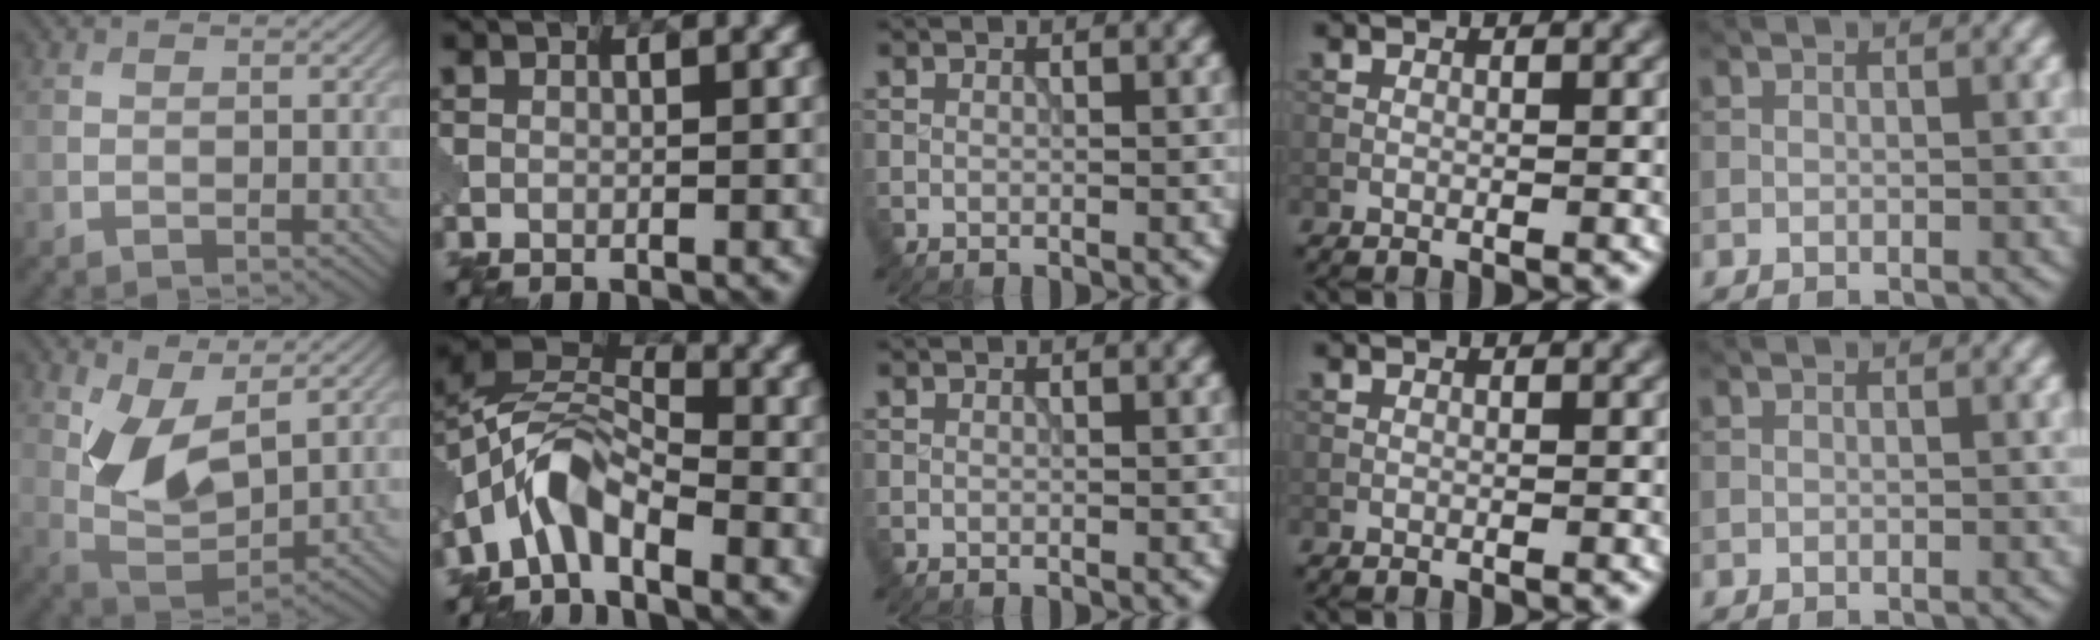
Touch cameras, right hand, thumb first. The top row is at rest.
{"thumb": {"total": 8.0, "force": [3.2, 4.0, 6.2], "torque": [-0.131, -0.012, 0.062]}, "index": {"total": 6.2, "force": [-3.7, 2.7, 4.3], "torque": [-0.076, 0.012, -0.089]}}